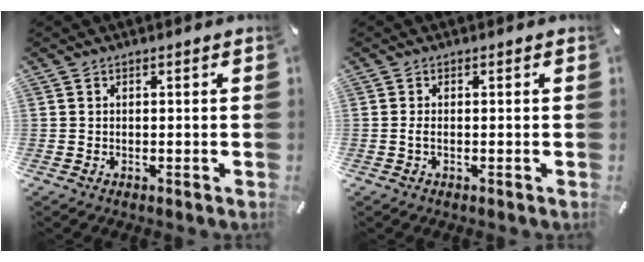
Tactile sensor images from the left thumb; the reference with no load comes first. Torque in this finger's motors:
{"motor_torque": [-0.21, -0.29, 0.00, -0.07, 0.00]}